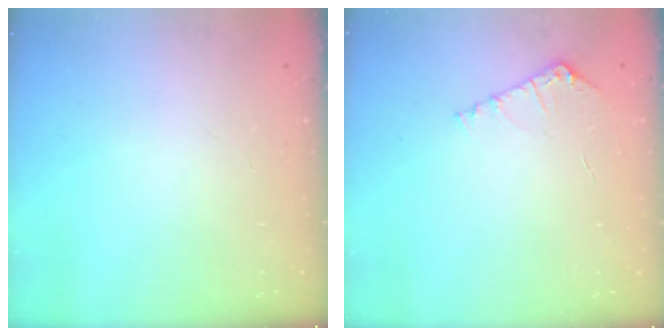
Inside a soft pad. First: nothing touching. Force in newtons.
{"total": 5.5, "press": 5.5, "slide": 0.7}